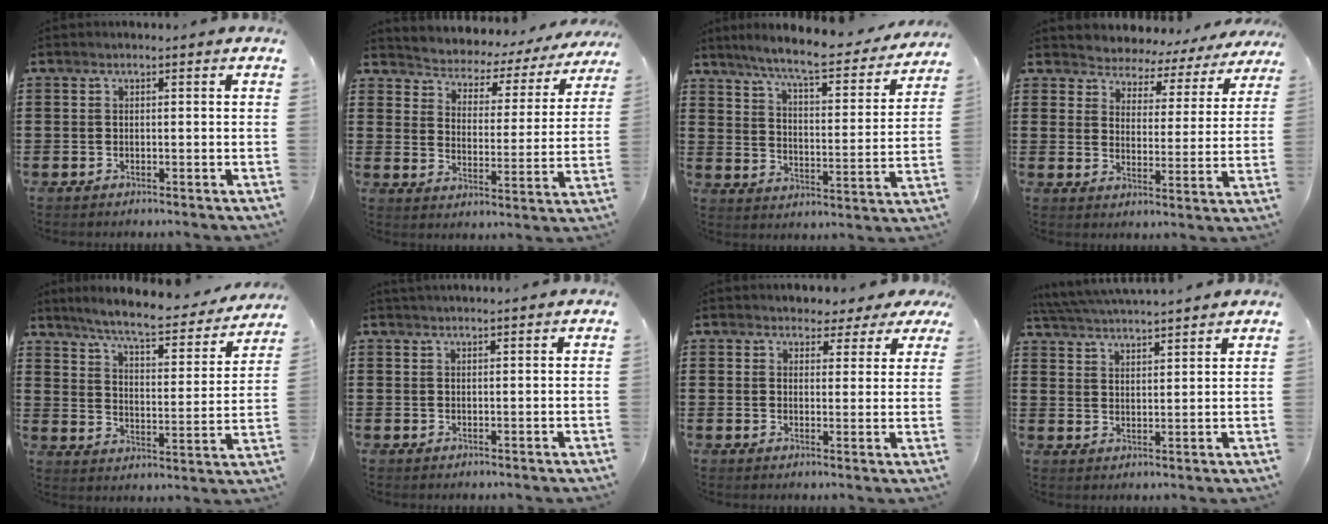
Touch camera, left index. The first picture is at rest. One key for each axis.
{"total": 2.8, "fx": 2.7, "fy": 0.9, "fz": -0.2, "tx": -0.020, "ty": -0.030, "tz": 0.034}
{"total": 7.8, "fx": 6.8, "fy": -0.2, "fz": 3.8, "tx": -0.092, "ty": -0.046, "tz": 0.108}
{"total": 3.4, "fx": 3.3, "fy": 0.7, "fz": -0.6, "tx": -0.015, "ty": -0.028, "tz": 0.048}
{"total": 7.0, "fx": 6.1, "fy": 0.0, "fz": 3.3, "tx": -0.081, "ty": -0.042, "tz": 0.098}
{"total": 1.0, "fx": 1.0, "fy": 0.1, "fz": 0.0, "tx": -0.002, "ty": 0.000, "tz": 0.019}
{"total": 3.0, "fx": 2.5, "fy": 1.6, "fz": 0.3, "tx": -0.012, "ty": -0.002, "tz": 0.044}
{"total": 4.6, "fx": 4.6, "fy": -0.4, "fz": 0.4, "tx": -0.027, "ty": -0.024, "tz": 0.080}